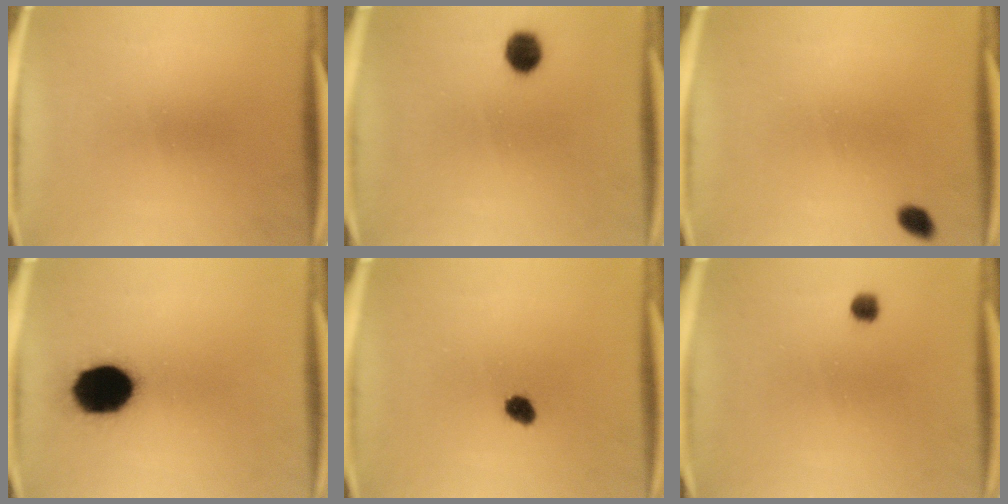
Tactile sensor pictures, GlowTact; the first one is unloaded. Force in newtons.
{"total": 4.8}
{"total": 2.0}
{"total": 16.9}
{"total": 2.8}
{"total": 1.8}